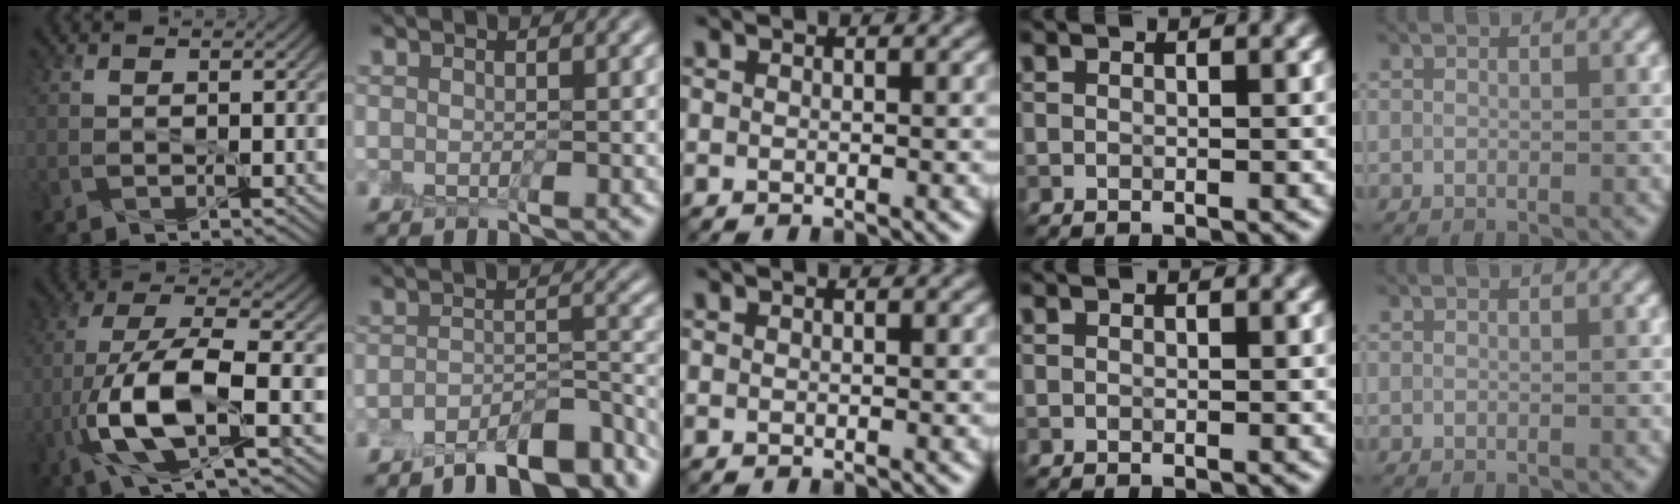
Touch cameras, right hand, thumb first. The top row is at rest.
{"thumb": {"total": 11.4, "force": [-3.5, 3.6, 10.2], "torque": [-0.224, -0.007, -0.074]}, "index": {"total": 7.1, "force": [-5.9, 2.1, 3.4], "torque": [-0.047, -0.002, -0.094]}}